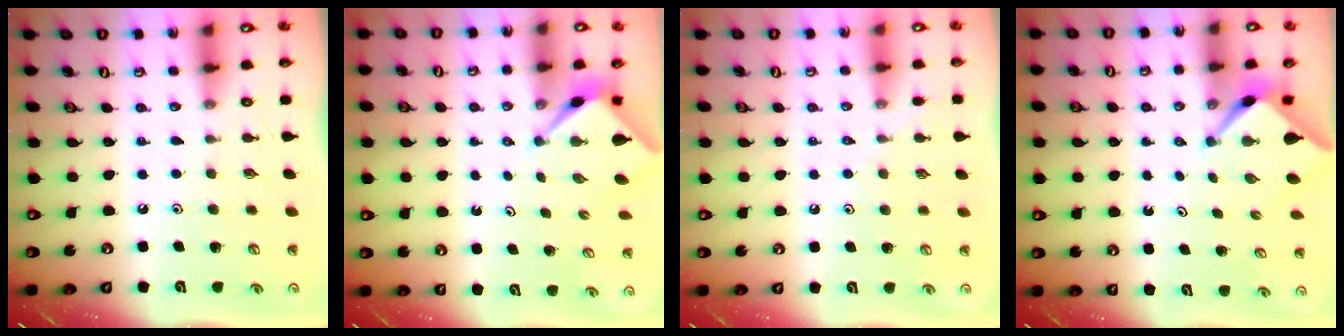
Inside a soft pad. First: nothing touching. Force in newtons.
{"total": 2.6, "press": 2.5, "slide": 0.2}
{"total": 4.3, "press": 4.3, "slide": 0.6}
{"total": 2.7, "press": 2.7, "slide": 0.3}